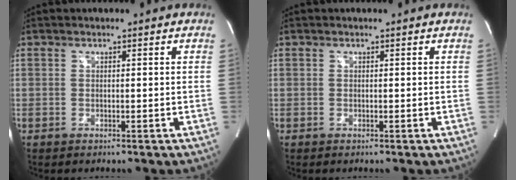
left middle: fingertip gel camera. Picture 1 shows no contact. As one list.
[{"total": 0.0}]